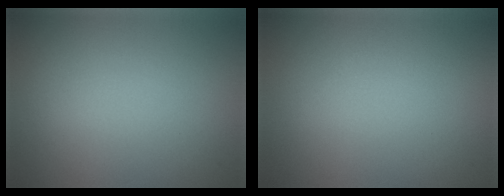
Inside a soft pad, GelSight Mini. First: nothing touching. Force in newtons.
{"total": 0.0}